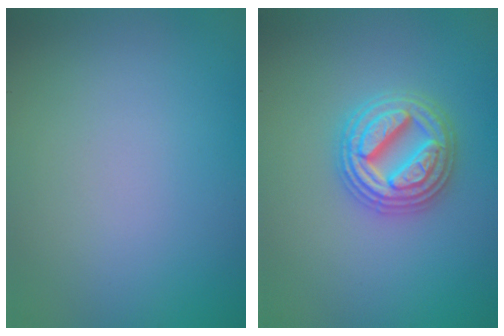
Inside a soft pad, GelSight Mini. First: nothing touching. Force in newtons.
{"total": 4.9, "press": 4.9, "slide": 0.6}